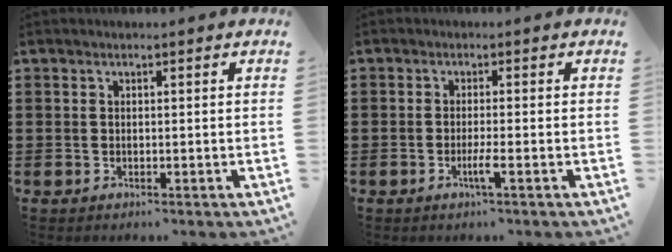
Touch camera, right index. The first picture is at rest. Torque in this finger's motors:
{"motor_torque": [0.77, 0.28, 0.11, 0.05]}